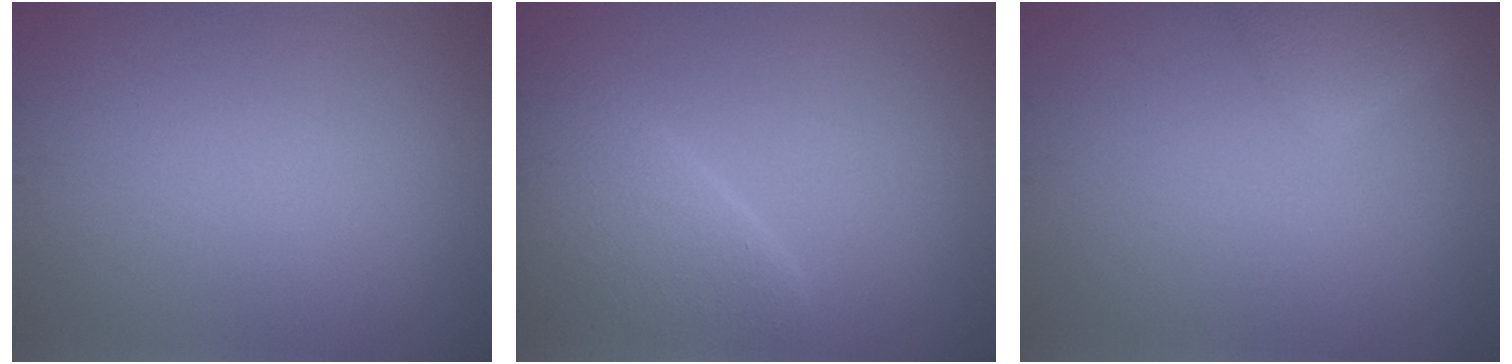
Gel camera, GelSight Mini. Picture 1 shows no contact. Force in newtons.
{"total": 5.1, "press": 5.1, "slide": 0.6}
{"total": 2.0, "press": 2.0, "slide": 0.1}